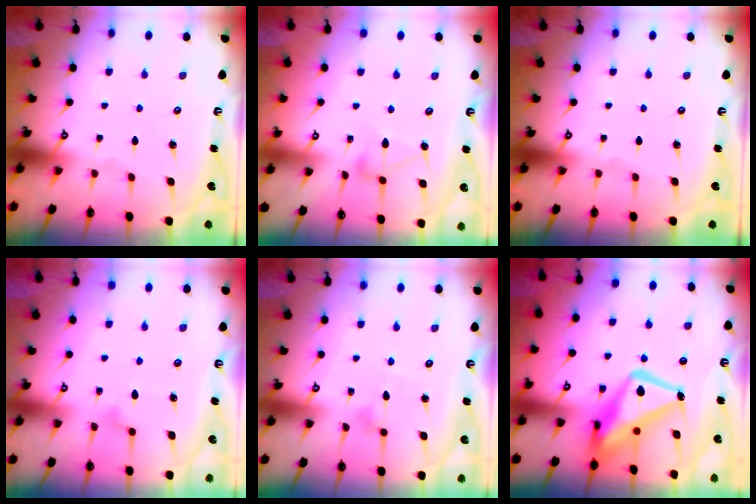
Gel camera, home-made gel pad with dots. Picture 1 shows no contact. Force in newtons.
{"total": 7.6, "press": 7.6, "slide": 0.2}
{"total": 0.0}
{"total": 9.1, "press": 9.1, "slide": 0.5}
{"total": 4.7, "press": 4.7, "slide": 0.3}
{"total": 15.3, "press": 15.3, "slide": 1.4}